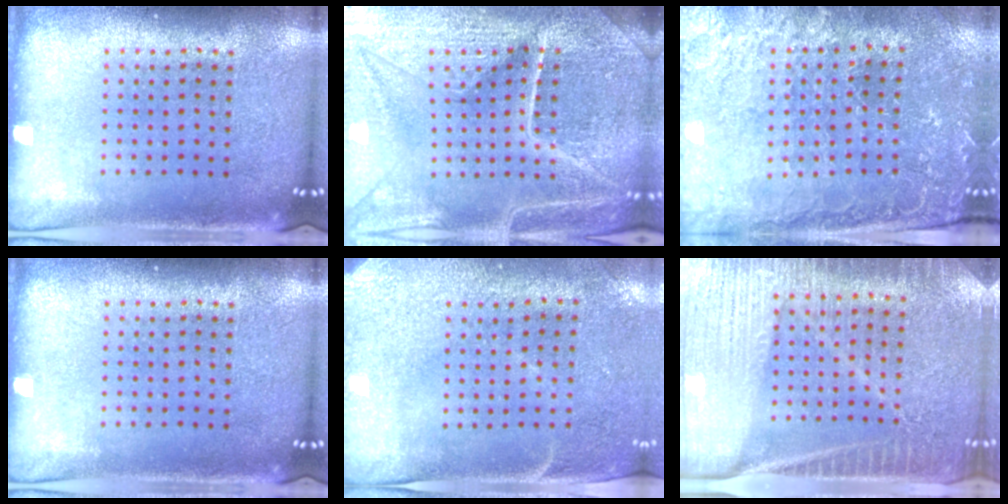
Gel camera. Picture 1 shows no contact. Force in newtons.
{"total": 5.3, "press": 4.9, "slide": 1.9}
{"total": 1.2, "press": 1.2, "slide": 0.4}
{"total": 0.0}
{"total": 2.9, "press": 2.4, "slide": 1.6}
{"total": 4.0, "press": 3.7, "slide": 1.5}